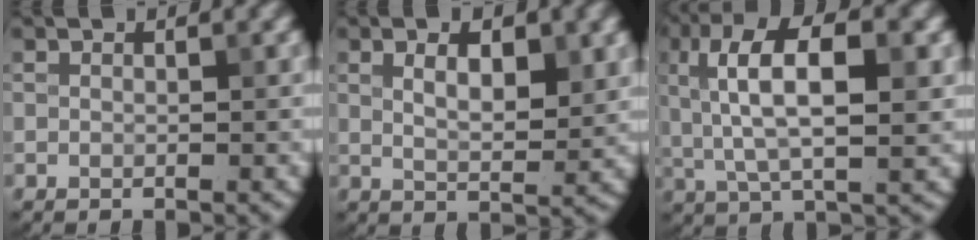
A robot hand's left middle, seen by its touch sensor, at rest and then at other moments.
{"total": 4.0, "force": [1.7, 1.6, 3.3], "torque": [-0.058, 0.000, 0.031]}
{"total": 8.2, "force": [1.7, 3.1, 7.4], "torque": [-0.139, 0.013, 0.023]}